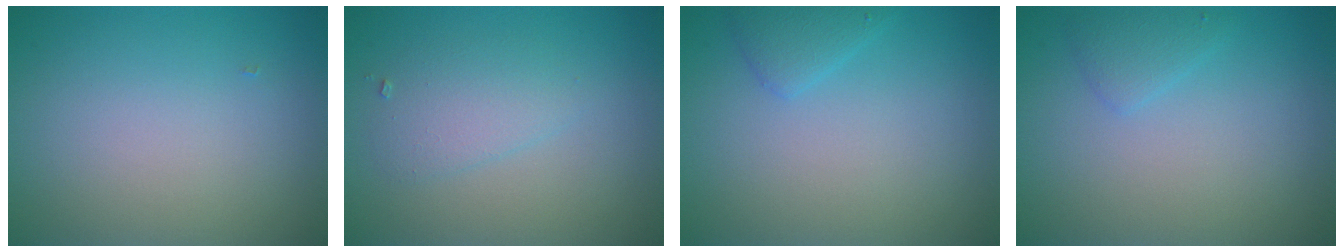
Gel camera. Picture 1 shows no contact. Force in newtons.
{"total": 2.2, "press": 2.2, "slide": 0.1}
{"total": 1.5, "press": 1.5, "slide": 0.2}
{"total": 1.4, "press": 1.4, "slide": 0.0}